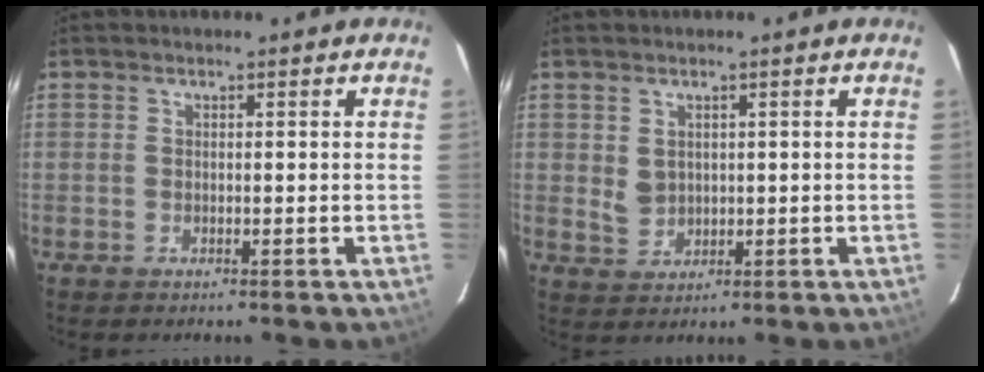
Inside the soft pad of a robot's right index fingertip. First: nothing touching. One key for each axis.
{"total": 3.2, "fx": 1.0, "fy": 2.7, "fz": 1.4, "tx": -0.022, "ty": 0.002, "tz": 0.028}